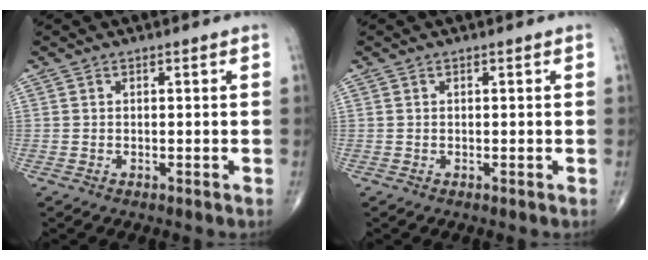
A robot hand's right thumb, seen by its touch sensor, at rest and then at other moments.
{"total": 0.0}